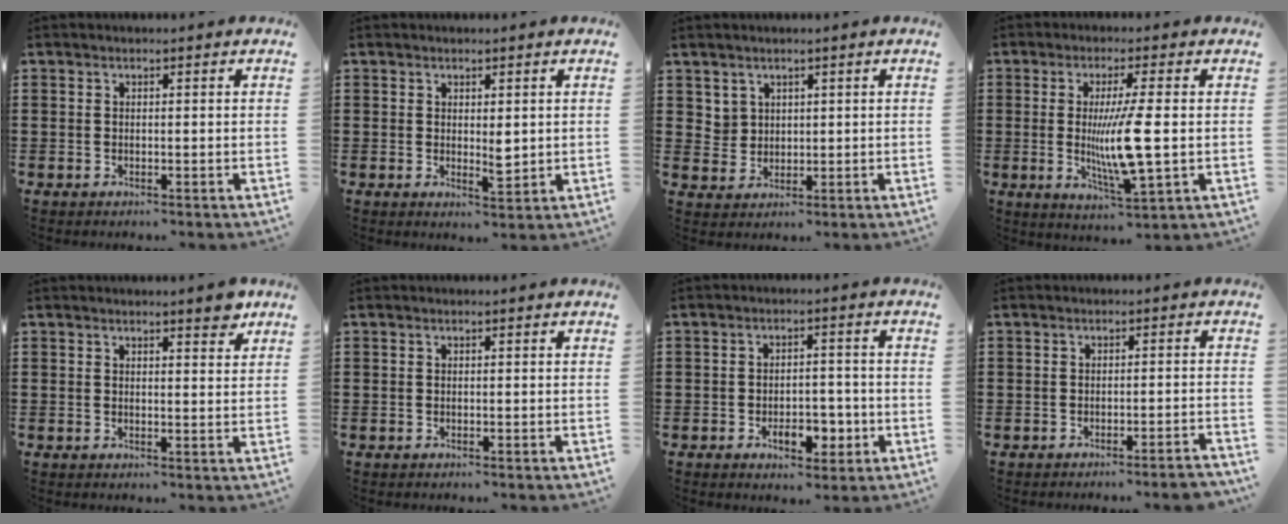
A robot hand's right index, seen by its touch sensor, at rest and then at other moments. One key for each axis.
{"total": 2.6, "fx": 0.6, "fy": 1.4, "fz": 2.2, "tx": -0.026, "ty": -0.005, "tz": 0.008}
{"total": 3.1, "fx": 1.8, "fy": 2.5, "fz": 0.3, "tx": -0.018, "ty": 0.010, "tz": 0.036}
{"total": 9.5, "fx": -0.5, "fy": 1.4, "fz": 9.4, "tx": -0.182, "ty": -0.015, "tz": -0.015}
{"total": 3.0, "fx": 2.5, "fy": 0.7, "fz": 1.6, "tx": -0.019, "ty": -0.001, "tz": 0.041}
{"total": 0.0}
{"total": 6.0, "fx": -2.4, "fy": 3.3, "fz": 4.4, "tx": -0.061, "ty": 0.004, "tz": -0.044}
{"total": 2.0, "fx": -1.8, "fy": -0.3, "fz": 0.7, "tx": -0.013, "ty": 0.000, "tz": -0.037}